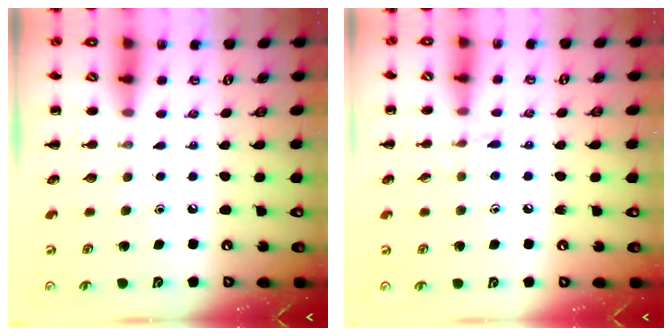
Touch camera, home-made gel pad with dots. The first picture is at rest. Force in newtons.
{"total": 6.4, "press": 6.1, "slide": 2.2}